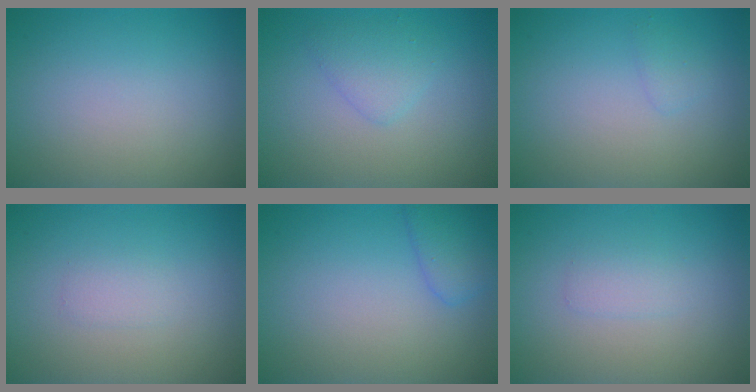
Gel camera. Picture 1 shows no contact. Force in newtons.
{"total": 1.8, "press": 1.8, "slide": 0.1}
{"total": 0.8, "press": 0.8, "slide": 0.0}
{"total": 1.0, "press": 1.0, "slide": 0.0}
{"total": 2.3, "press": 2.2, "slide": 0.2}
{"total": 1.2, "press": 1.2, "slide": 0.0}